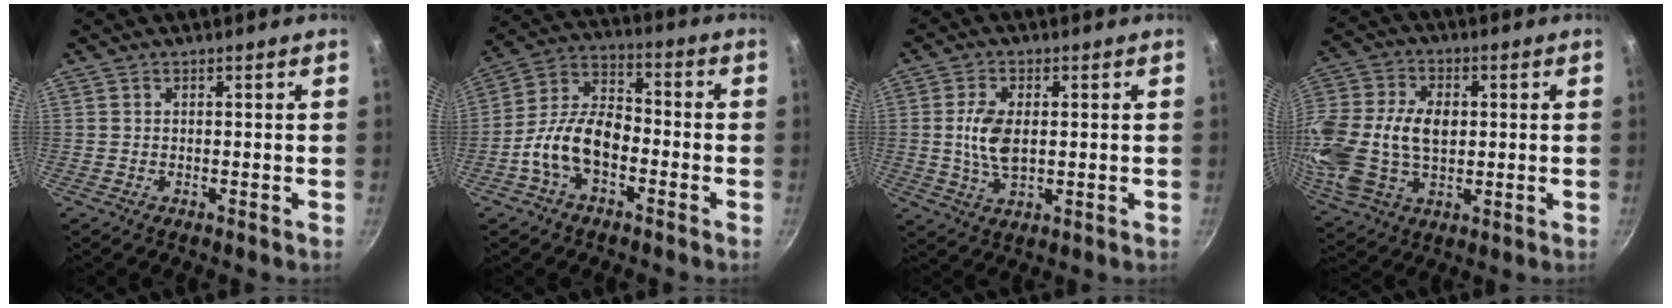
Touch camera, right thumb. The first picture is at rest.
{"total": 11.9, "force": [-4.2, 6.9, 8.7], "torque": [-0.145, 0.048, -0.091]}
{"total": 7.6, "force": [0.5, 4.2, 6.3], "torque": [-0.122, -0.005, 0.010]}
{"total": 20.3, "force": [0.8, 13.8, 14.9], "torque": [-0.316, 0.015, 0.017]}